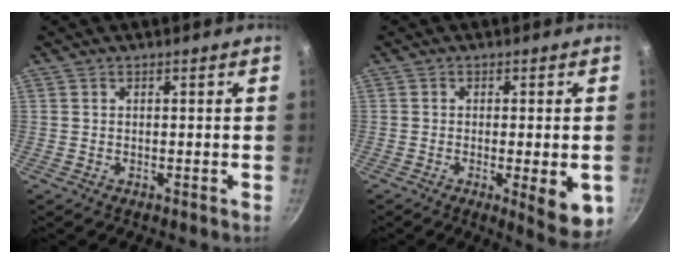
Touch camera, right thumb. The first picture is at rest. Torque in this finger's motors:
{"motor_torque": [-0.10, 0.53, 0.04, 0.01, 0.06]}